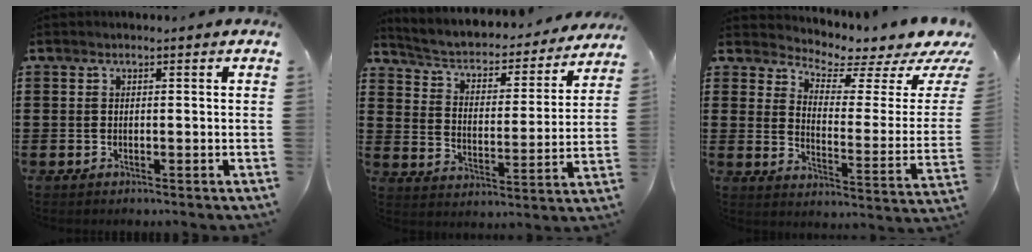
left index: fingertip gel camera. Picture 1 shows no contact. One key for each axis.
{"total": 3.1, "fx": 2.6, "fy": 1.0, "fz": 1.4, "tx": -0.044, "ty": -0.027, "tz": 0.034}
{"total": 3.1, "fx": 2.8, "fy": 0.3, "fz": 1.4, "tx": -0.042, "ty": -0.039, "tz": 0.038}